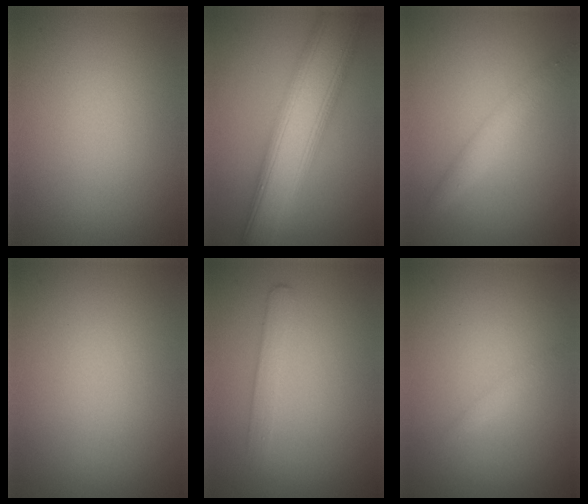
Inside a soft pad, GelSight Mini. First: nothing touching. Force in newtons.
{"total": 10.1, "press": 10.1, "slide": 0.4}
{"total": 2.3, "press": 2.3, "slide": 0.1}
{"total": 0.0}
{"total": 1.7, "press": 1.7, "slide": 0.1}
{"total": 0.8, "press": 0.8, "slide": 0.0}